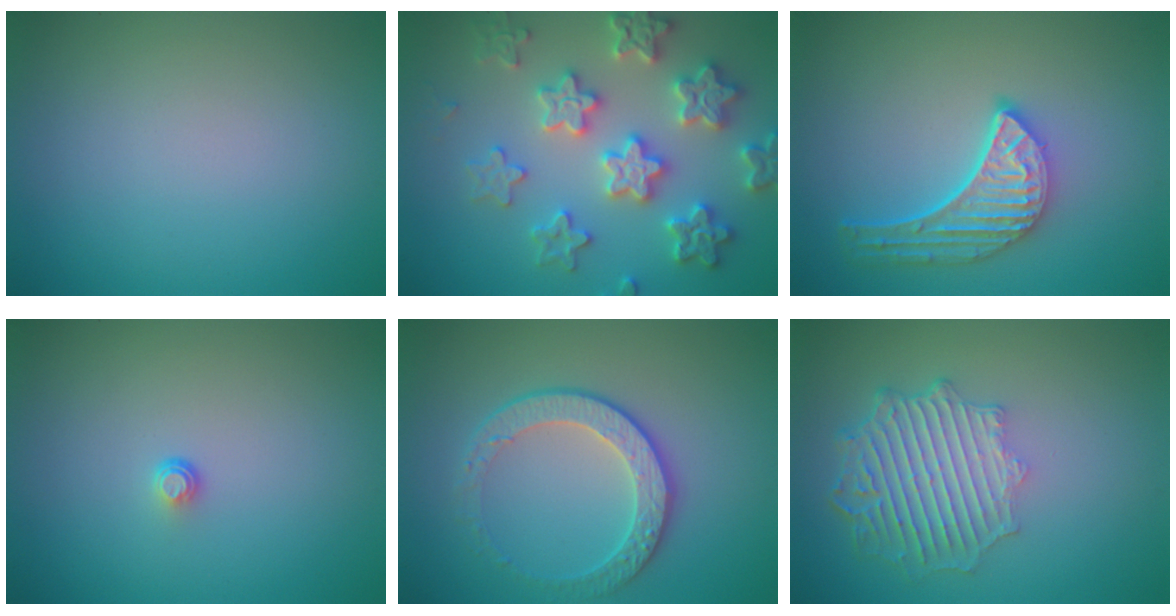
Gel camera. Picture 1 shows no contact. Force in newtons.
{"total": 6.1, "press": 6.0, "slide": 1.3}
{"total": 5.1, "press": 4.0, "slide": 3.2}
{"total": 0.7, "press": 0.4, "slide": 0.6}
{"total": 3.2, "press": 2.8, "slide": 1.6}
{"total": 6.2, "press": 4.8, "slide": 4.0}